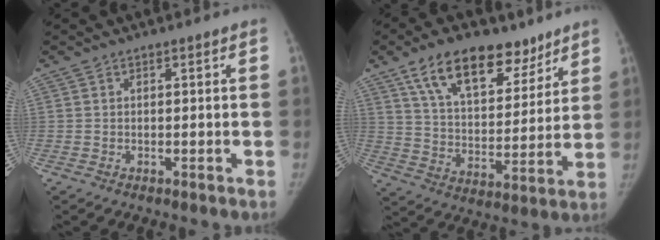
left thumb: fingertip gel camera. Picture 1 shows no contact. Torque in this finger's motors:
{"motor_torque": [0.16, 0.42, 1.71, -1.06, 0.11]}